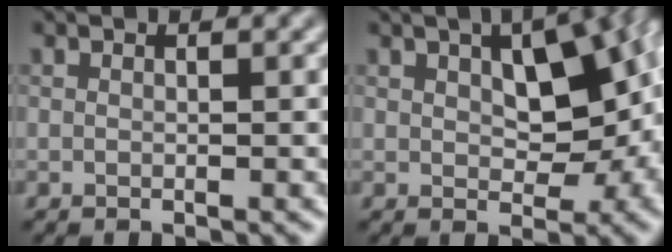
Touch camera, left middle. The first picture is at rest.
{"total": 9.2, "force": [1.7, 4.8, 7.7], "torque": [-0.101, 0.009, 0.031]}